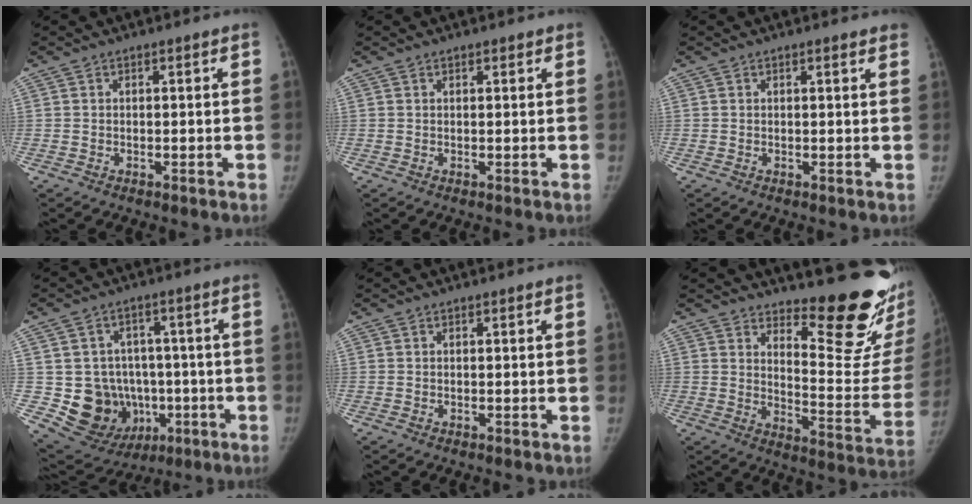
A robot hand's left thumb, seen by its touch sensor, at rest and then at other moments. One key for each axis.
{"total": 1.0, "fx": 0.7, "fy": 0.5, "fz": 0.4, "tx": -0.001, "ty": -0.003, "tz": 0.007}
{"total": 1.6, "fx": 1.3, "fy": 0.4, "fz": 0.9, "tx": -0.004, "ty": -0.001, "tz": 0.015}
{"total": 15.0, "fx": -2.6, "fy": 13.1, "fz": 6.7, "tx": -0.077, "ty": 0.019, "tz": -0.014}
{"total": 0.0}
{"total": 19.7, "fx": 15.0, "fy": 4.9, "fz": 11.9, "tx": -0.128, "ty": -0.156, "tz": 0.201}